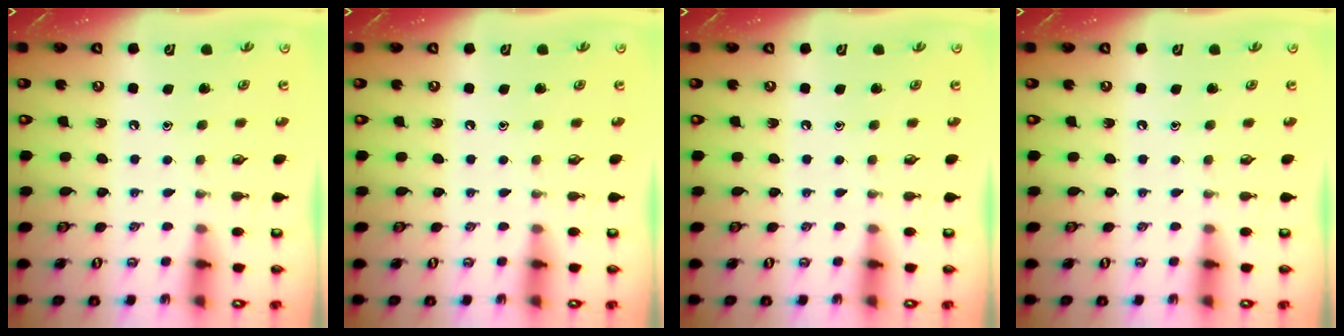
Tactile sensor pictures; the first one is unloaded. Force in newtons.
{"total": 0.0}
{"total": 0.0}
{"total": 0.0}